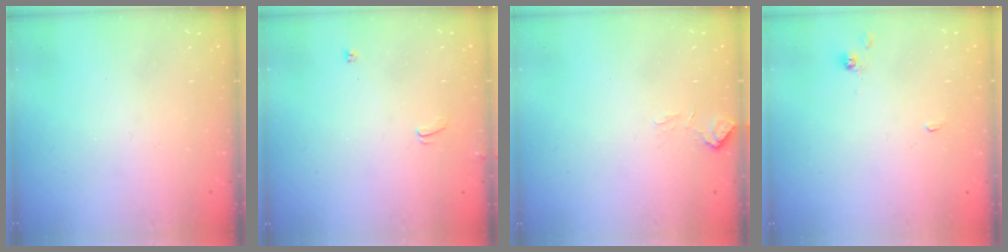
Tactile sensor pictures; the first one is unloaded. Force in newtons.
{"total": 2.7, "press": 2.7, "slide": 0.3}
{"total": 2.3, "press": 2.2, "slide": 0.6}
{"total": 0.0}